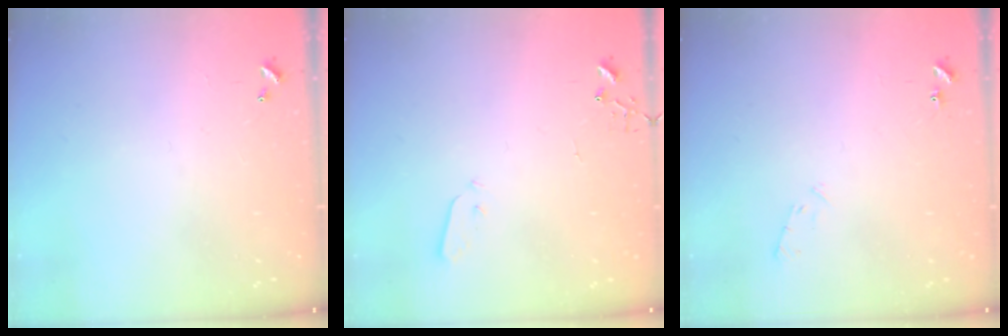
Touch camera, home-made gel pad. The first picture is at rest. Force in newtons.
{"total": 2.5, "press": 2.5, "slide": 0.4}
{"total": 5.3, "press": 5.2, "slide": 0.9}